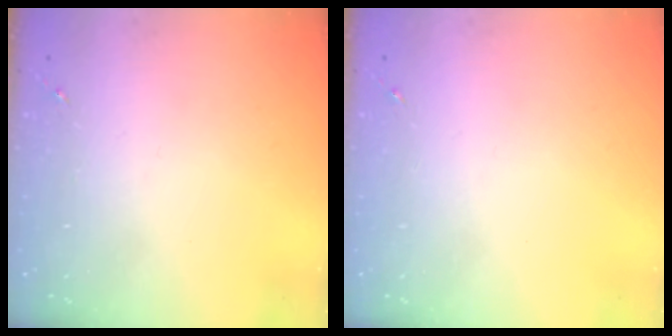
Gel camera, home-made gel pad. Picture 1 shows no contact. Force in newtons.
{"total": 0.0}